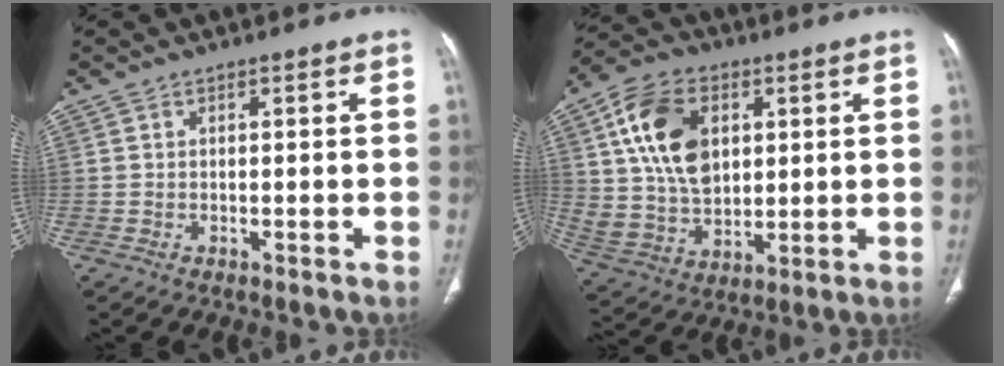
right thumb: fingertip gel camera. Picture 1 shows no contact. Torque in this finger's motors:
{"motor_torque": [-1.22, 2.27, 1.62, 0.89, 0.23]}